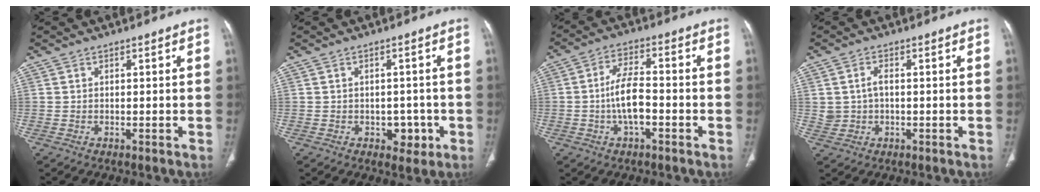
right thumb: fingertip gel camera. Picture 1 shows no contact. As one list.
[{"total": 4.2, "force": [-1.3, 3.1, 2.5], "torque": [-0.007, 0.007, -0.012]}, {"total": 7.6, "force": [-1.8, 3.4, 6.5], "torque": [-0.125, 0.025, -0.036]}, {"total": 3.4, "force": [0.2, 2.4, 2.4], "torque": [-0.042, 0.006, 0.007]}]